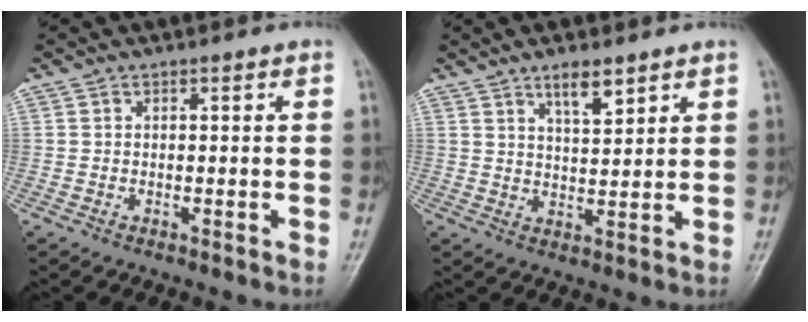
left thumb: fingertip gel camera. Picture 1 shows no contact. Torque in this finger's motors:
{"motor_torque": [0.85, -0.68, 1.42, -1.38, 0.13]}